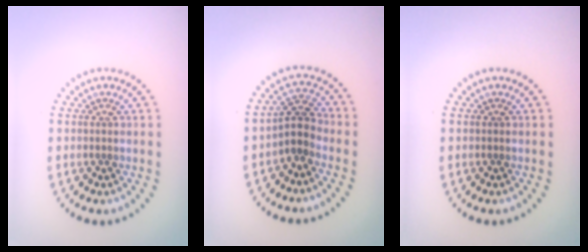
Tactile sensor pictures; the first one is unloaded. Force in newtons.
{"total": 2.6, "press": 2.0, "slide": 1.6}
{"total": 0.0}